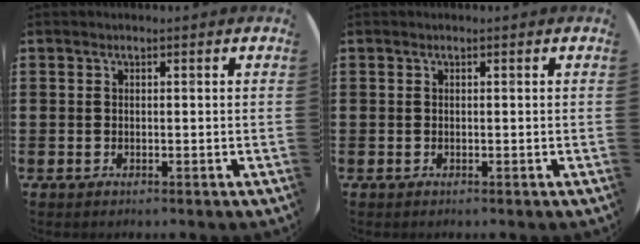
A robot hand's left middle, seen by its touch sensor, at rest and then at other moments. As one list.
[{"total": 0.0}]